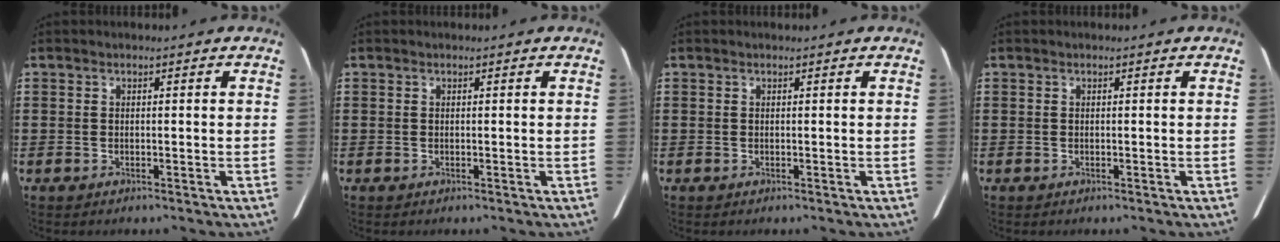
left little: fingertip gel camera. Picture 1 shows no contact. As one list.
[{"total": 0.0}, {"total": 0.0}, {"total": 0.0}]